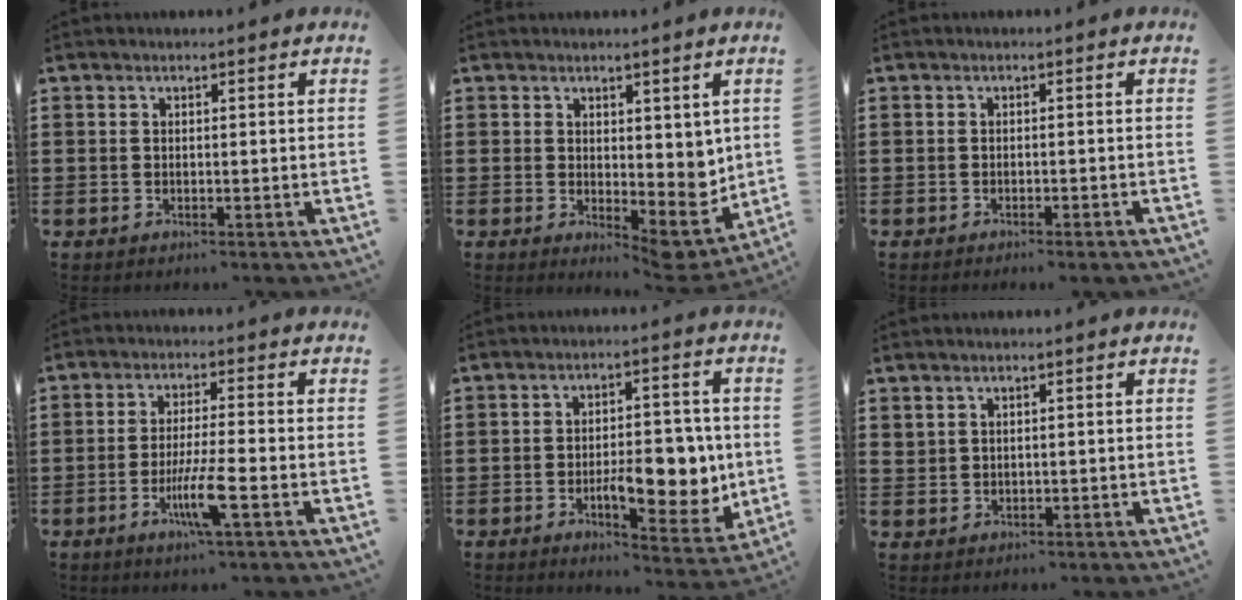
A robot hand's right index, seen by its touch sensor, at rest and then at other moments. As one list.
[{"total": 4.8, "force": [2.6, 3.5, 2.1], "torque": [-0.030, -0.015, 0.049]}, {"total": 0.9, "force": [-0.8, -0.1, 0.3], "torque": [-0.009, -0.002, -0.016]}, {"total": 6.9, "force": [-2.6, 0.4, 6.3], "torque": [-0.124, -0.018, -0.048]}, {"total": 10.3, "force": [-1.6, 4.9, 8.9], "torque": [-0.113, -0.009, -0.025]}, {"total": 1.2, "force": [1.0, 0.5, 0.4], "torque": [-0.009, 0.001, 0.020]}]